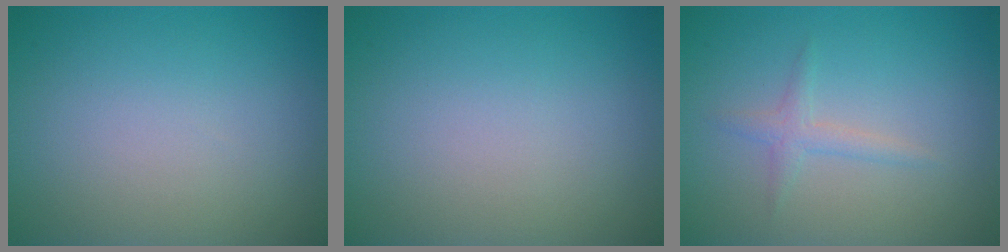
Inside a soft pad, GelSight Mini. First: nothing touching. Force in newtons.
{"total": 0.0}
{"total": 1.5, "press": 1.5, "slide": 0.0}